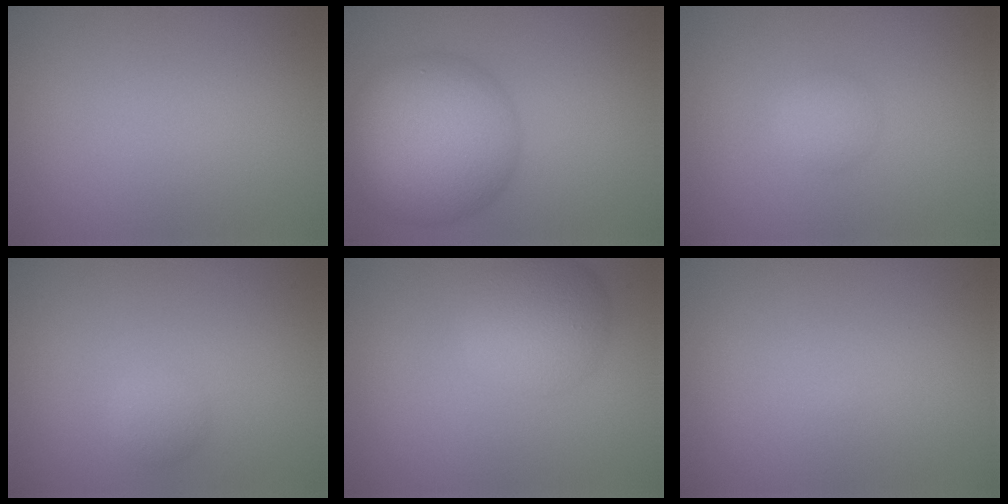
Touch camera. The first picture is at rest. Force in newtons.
{"total": 10.3, "press": 10.3, "slide": 0.3}
{"total": 1.6, "press": 1.6, "slide": 0.0}
{"total": 1.4, "press": 1.4, "slide": 0.1}
{"total": 4.6, "press": 4.6, "slide": 0.2}
{"total": 0.0}